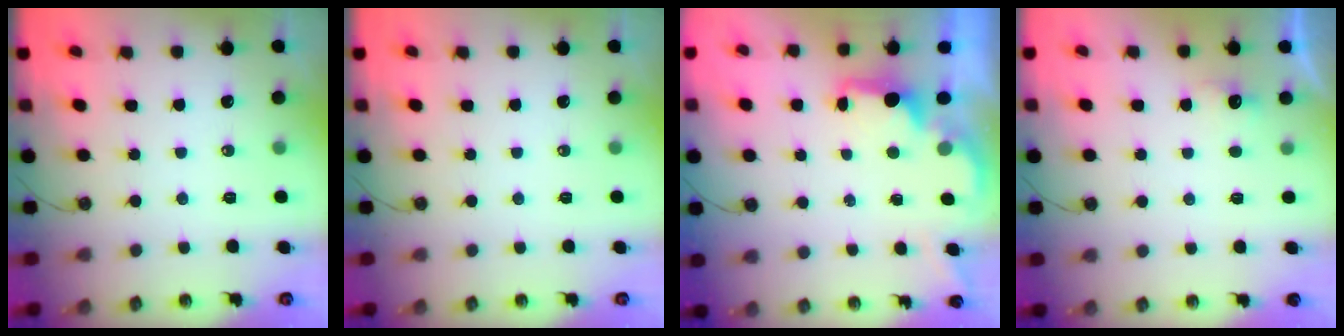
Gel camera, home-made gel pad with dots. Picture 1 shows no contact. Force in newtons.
{"total": 0.0}
{"total": 1.6, "press": 1.5, "slide": 0.6}
{"total": 3.9, "press": 3.8, "slide": 0.8}